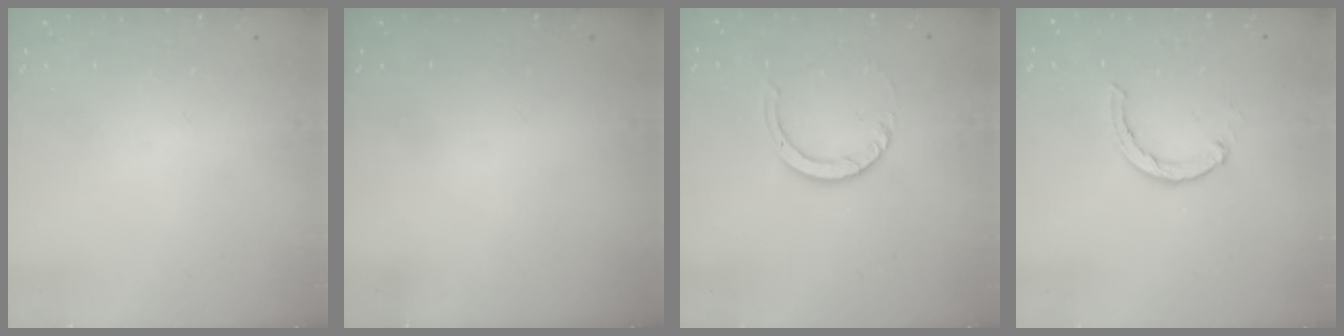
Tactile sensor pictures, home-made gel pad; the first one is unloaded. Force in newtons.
{"total": 0.0}
{"total": 3.6, "press": 3.6, "slide": 0.4}
{"total": 3.0, "press": 3.0, "slide": 0.4}